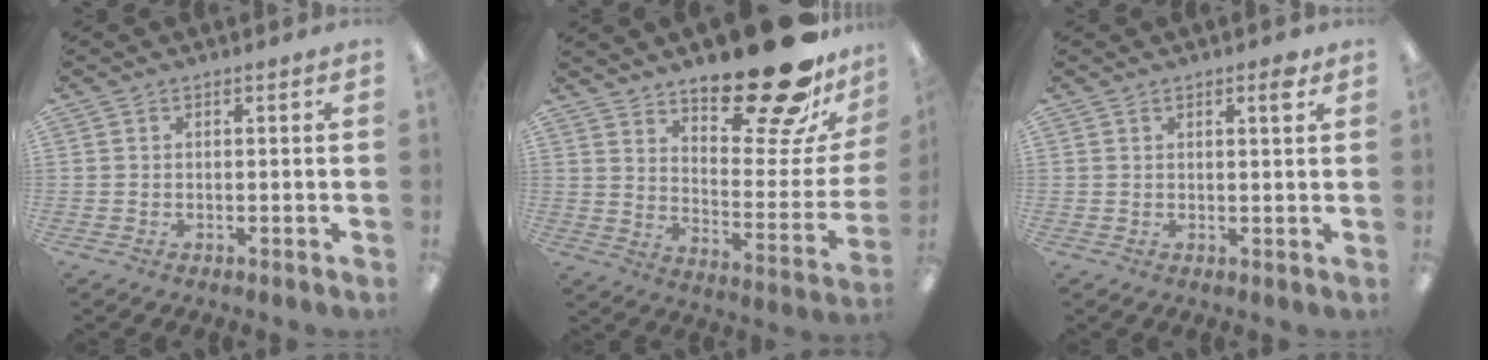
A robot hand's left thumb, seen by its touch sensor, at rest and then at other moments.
{"total": 26.3, "force": [20.2, 7.9, 14.9], "torque": [-0.187, -0.140, 0.326]}
{"total": 2.4, "force": [1.7, 0.5, 1.7], "torque": [-0.022, -0.005, 0.025]}